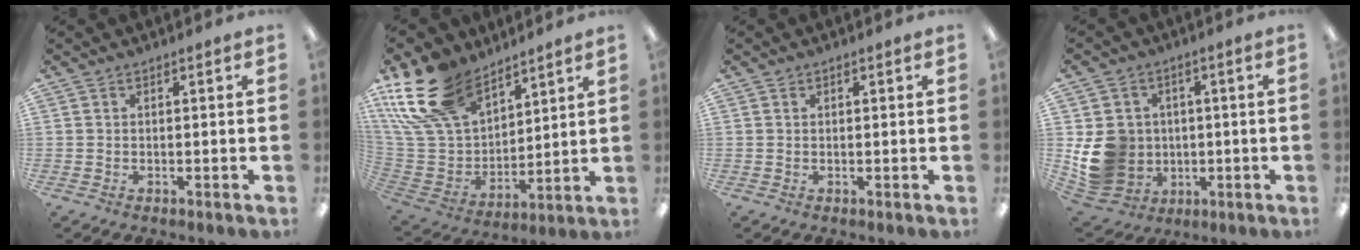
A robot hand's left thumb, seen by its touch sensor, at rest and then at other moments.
{"total": 21.1, "force": [14.3, 11.9, 9.9], "torque": [-0.231, -0.070, 0.269]}
{"total": 0.5, "force": [0.3, 0.4, 0.1], "torque": [-0.003, 0.003, 0.006]}
{"total": 12.1, "force": [-0.8, 11.1, 4.7], "torque": [-0.106, 0.007, -0.004]}